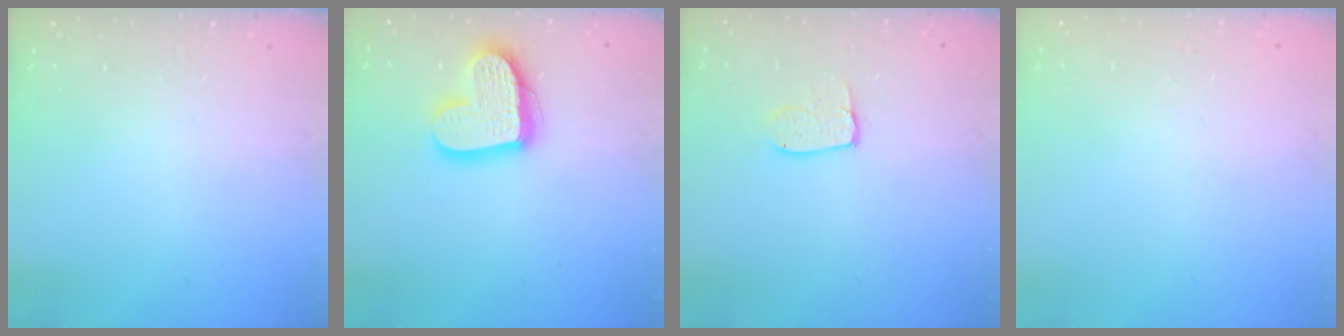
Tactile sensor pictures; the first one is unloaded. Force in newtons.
{"total": 16.9, "press": 16.8, "slide": 1.6}
{"total": 5.1, "press": 5.1, "slide": 0.4}
{"total": 0.0}